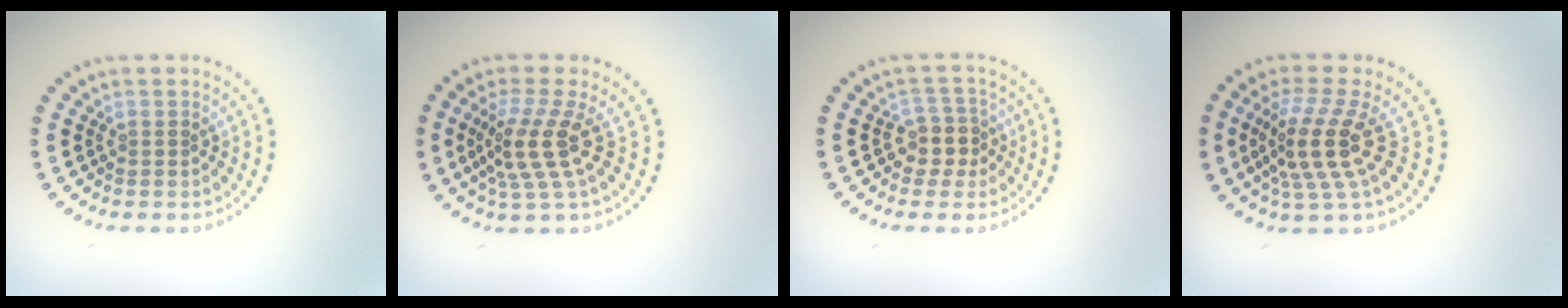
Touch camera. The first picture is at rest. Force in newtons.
{"total": 3.9, "press": 2.9, "slide": 2.7}
{"total": 2.7, "press": 2.2, "slide": 1.5}
{"total": 4.6, "press": 3.5, "slide": 3.1}